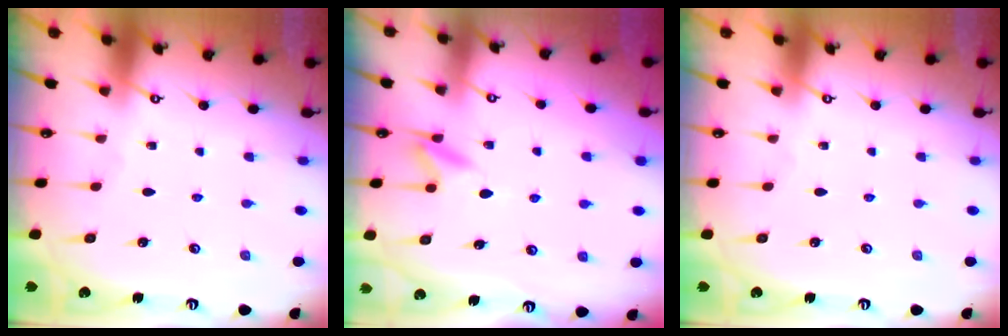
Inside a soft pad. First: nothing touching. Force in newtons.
{"total": 5.8, "press": 5.7, "slide": 0.7}
{"total": 0.0}